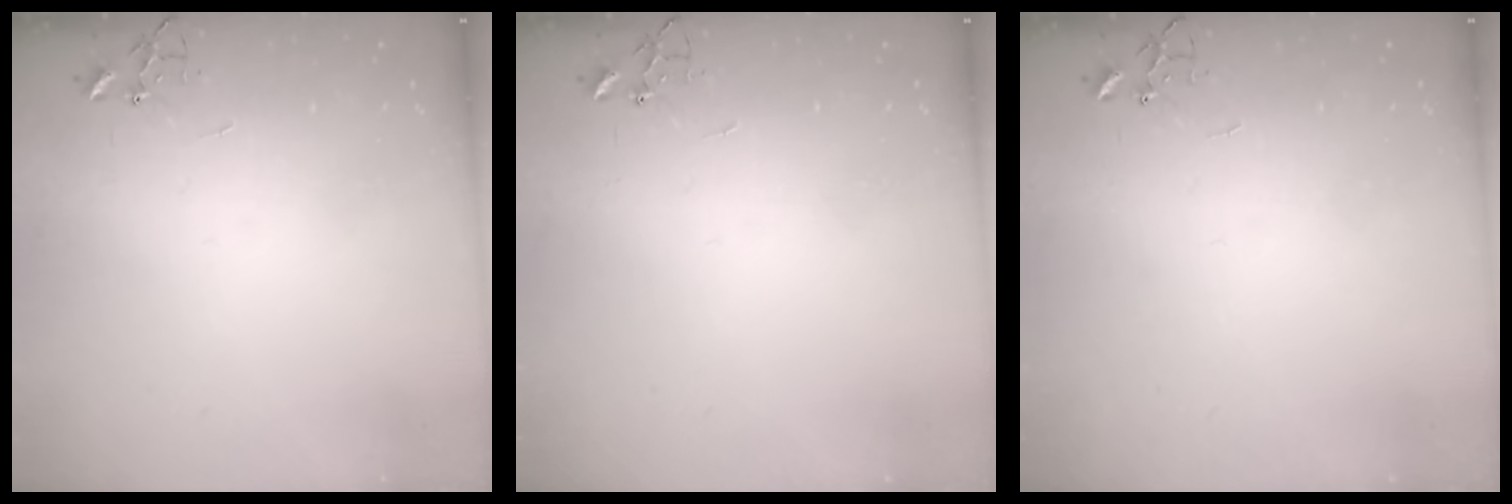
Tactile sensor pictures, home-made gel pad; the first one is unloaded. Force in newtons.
{"total": 0.0}
{"total": 0.0}